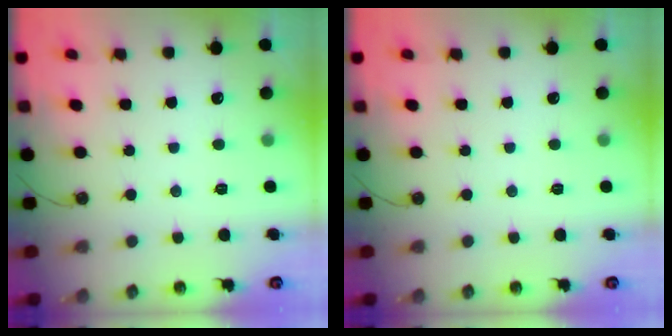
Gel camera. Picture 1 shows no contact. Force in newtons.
{"total": 0.0}